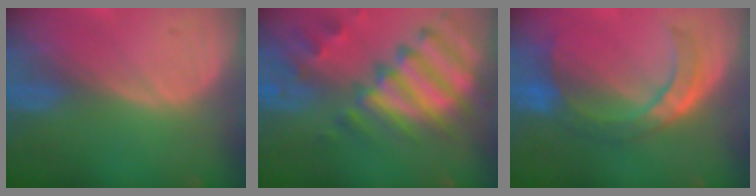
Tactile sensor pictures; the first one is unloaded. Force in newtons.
{"total": 11.8, "press": 10.2, "slide": 5.9}
{"total": 7.6, "press": 7.3, "slide": 1.9}